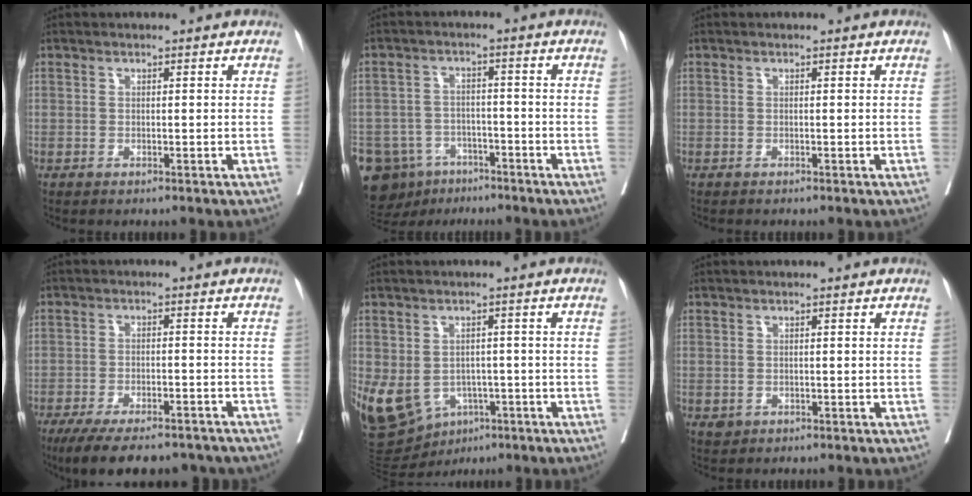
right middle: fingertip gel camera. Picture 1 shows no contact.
{"total": 15.2, "force": [-9.4, 10.6, 5.4], "torque": [-0.146, 0.007, -0.134]}
{"total": 0.7, "force": [-0.6, -0.1, 0.4], "torque": [-0.002, 0.000, -0.006]}
{"total": 15.6, "force": [-12.9, 4.4, 7.7], "torque": [-0.132, -0.013, -0.177]}
{"total": 12.0, "force": [-4.6, 9.2, 6.3], "torque": [-0.138, 0.006, -0.059]}
{"total": 1.0, "force": [-0.3, 0.9, 0.2], "torque": [-0.004, 0.002, 0.000]}